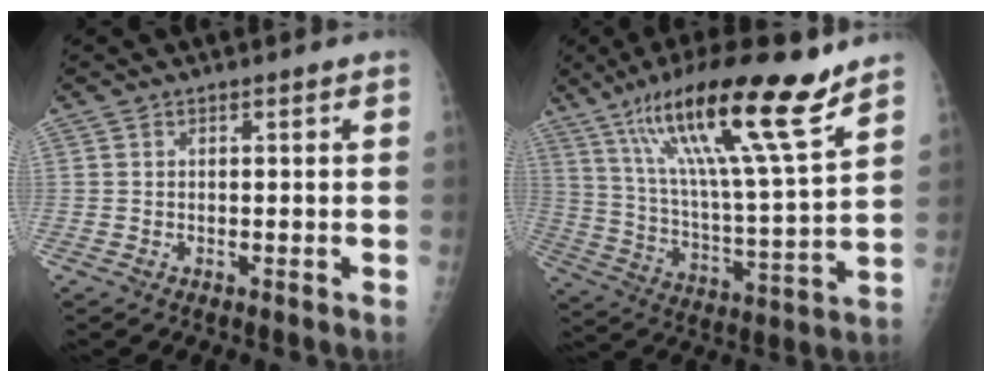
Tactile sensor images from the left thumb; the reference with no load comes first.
{"total": 22.7, "force": [14.3, 2.9, 17.3], "torque": [-0.287, -0.049, 0.248]}